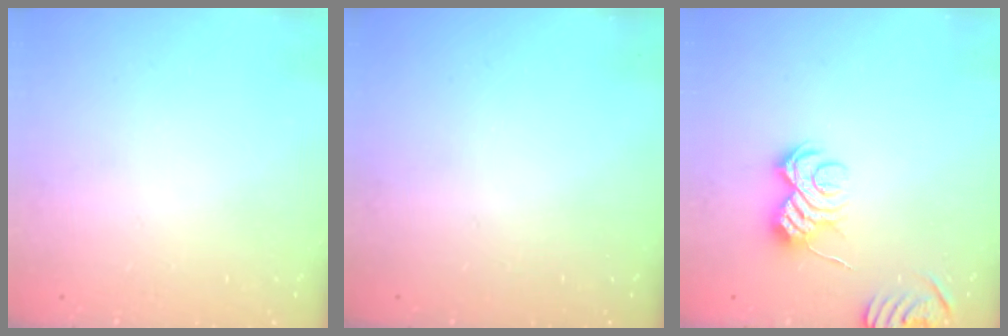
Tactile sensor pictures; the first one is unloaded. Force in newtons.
{"total": 0.0}
{"total": 10.3, "press": 10.3, "slide": 0.7}